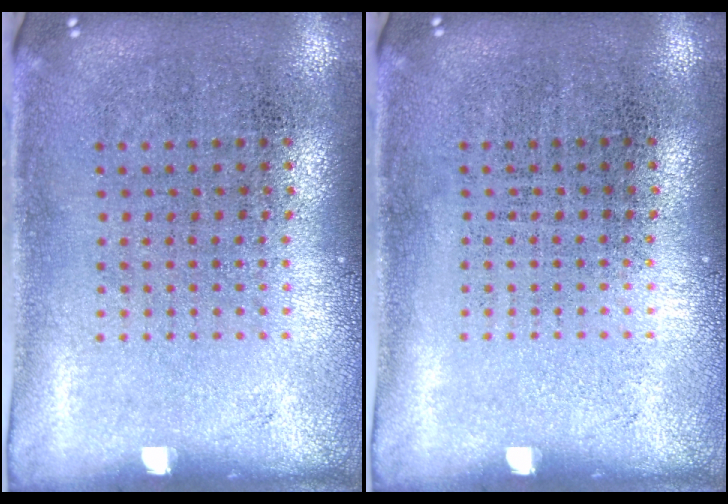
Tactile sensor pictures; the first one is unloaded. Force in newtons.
{"total": 0.0}